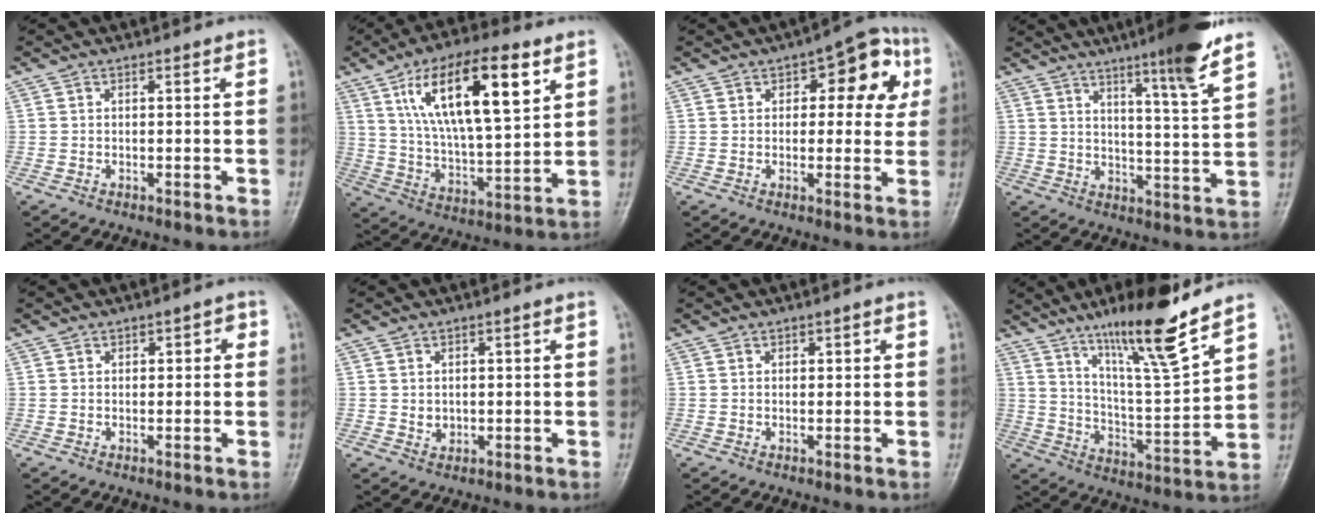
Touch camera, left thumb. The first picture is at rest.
{"total": 20.1, "force": [8.7, 6.9, 16.8], "torque": [-0.271, -0.025, 0.155]}
{"total": 11.4, "force": [3.6, 6.2, 8.9], "torque": [-0.058, 0.013, 0.037]}
{"total": 12.3, "force": [8.5, 0.0, 8.9], "torque": [-0.128, -0.050, 0.124]}
{"total": 2.3, "force": [0.8, 1.5, 1.7], "torque": [-0.008, 0.001, 0.007]}
{"total": 2.0, "force": [0.4, 1.7, 1.0], "torque": [-0.010, -0.004, 0.012]}
{"total": 1.3, "force": [0.6, 0.8, 0.9], "torque": [-0.005, 0.000, 0.009]}
{"total": 16.4, "force": [11.8, 1.1, 11.4], "torque": [-0.181, -0.071, 0.205]}